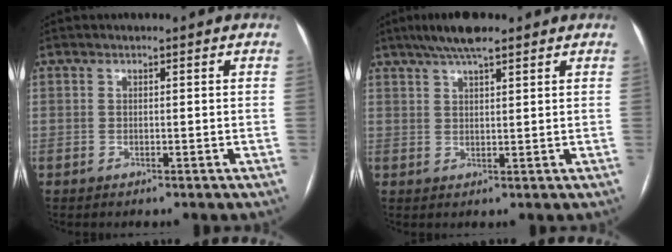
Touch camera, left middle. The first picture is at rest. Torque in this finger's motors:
{"motor_torque": [0.44, -0.43, 0.05, 0.01]}